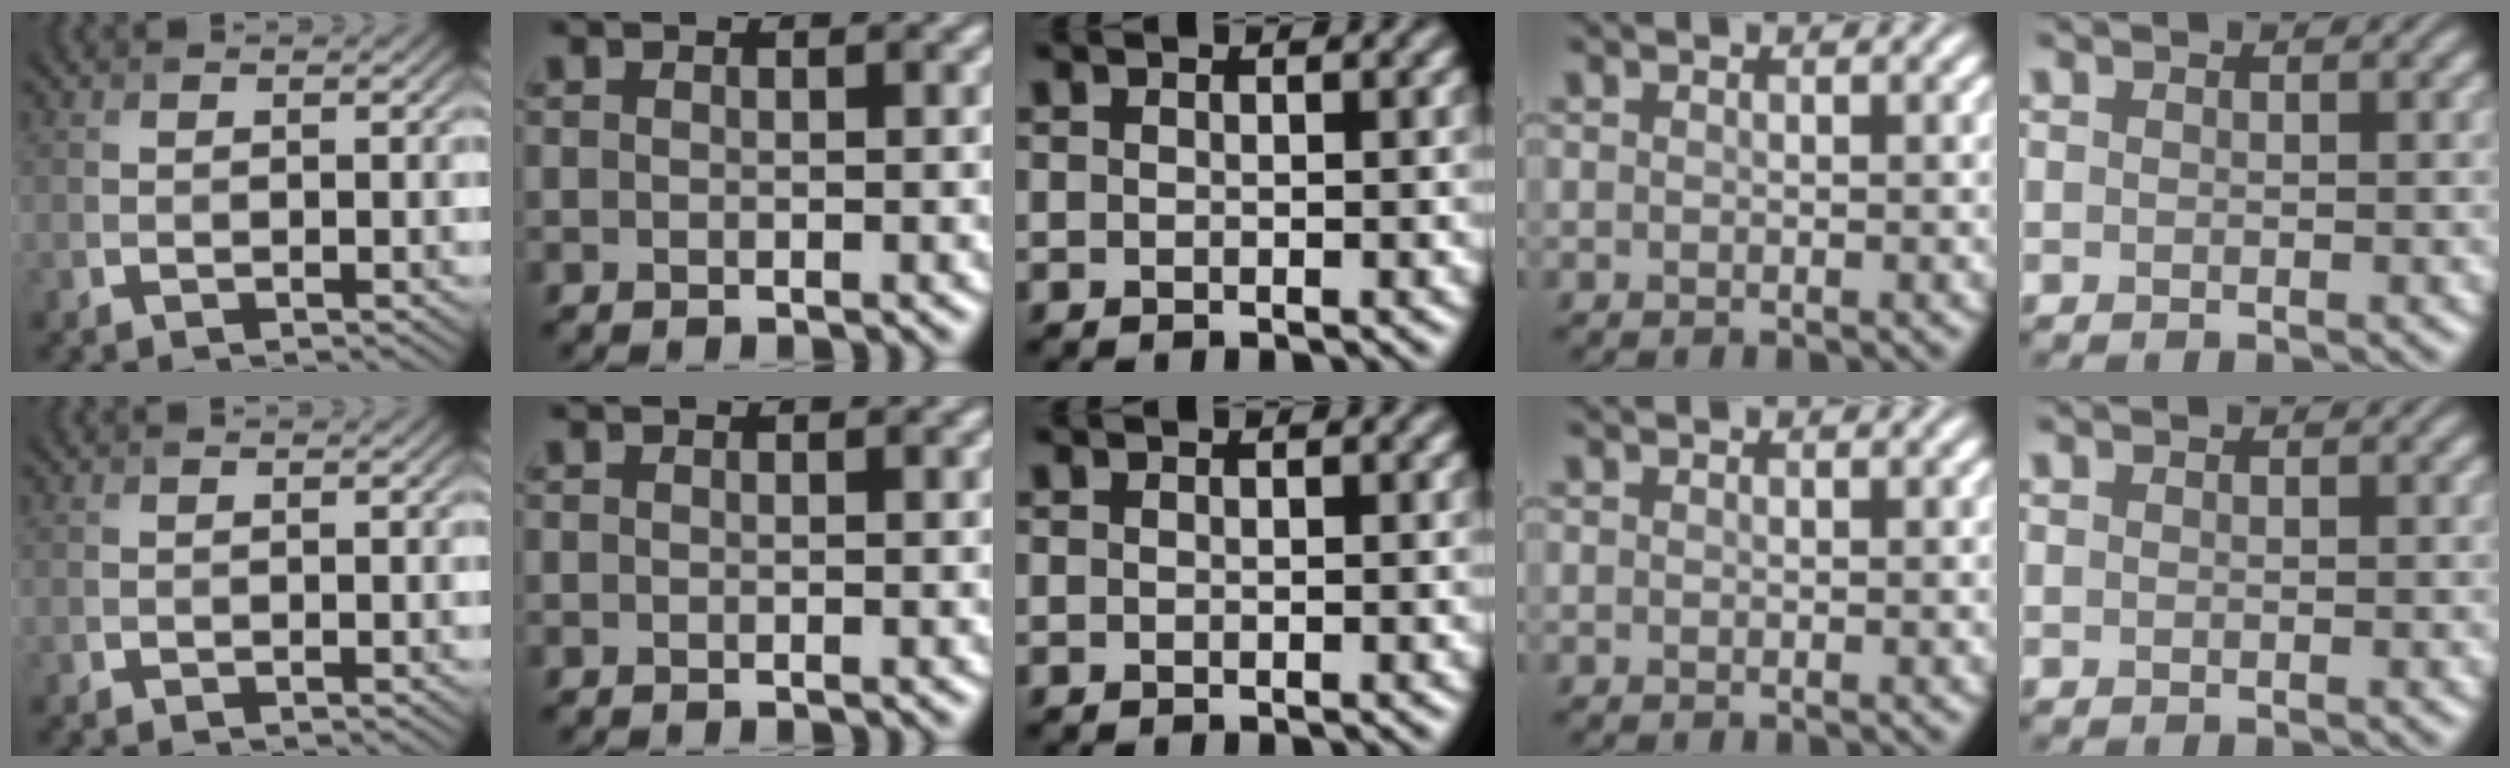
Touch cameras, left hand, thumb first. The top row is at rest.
{}